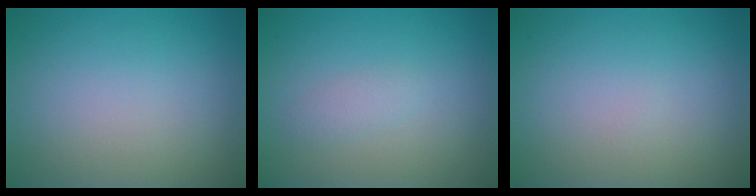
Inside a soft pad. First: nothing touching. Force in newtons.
{"total": 1.1, "press": 1.1, "slide": 0.1}
{"total": 0.0}